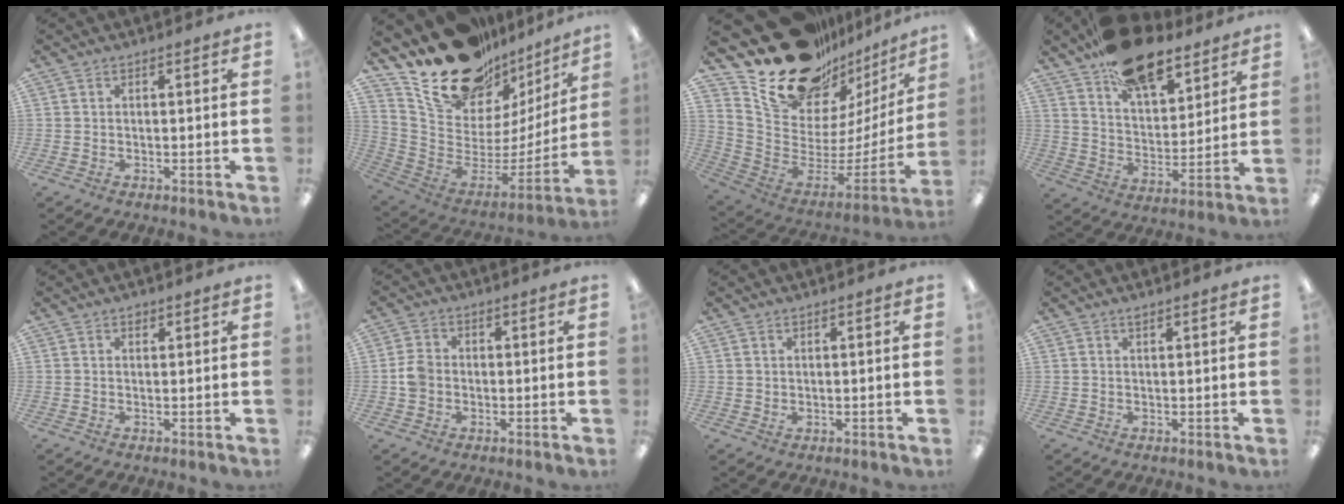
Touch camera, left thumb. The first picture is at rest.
{"total": 23.8, "force": [18.8, 11.2, 9.3], "torque": [-0.151, -0.135, 0.345]}
{"total": 23.1, "force": [18.4, 11.0, 8.4], "torque": [-0.132, -0.148, 0.346]}
{"total": 18.3, "force": [13.1, 8.9, 9.0], "torque": [-0.149, -0.067, 0.234]}
{"total": 1.1, "force": [0.8, 0.6, 0.4], "torque": [0.000, -0.003, 0.014]}
{"total": 4.2, "force": [-0.4, 3.6, 2.0], "torque": [-0.029, 0.007, -0.008]}
{"total": 1.2, "force": [1.0, 0.7, 0.1], "torque": [-0.004, 0.000, 0.018]}
{"total": 0.9, "force": [0.8, 0.2, 0.4], "torque": [-0.011, 0.001, 0.014]}